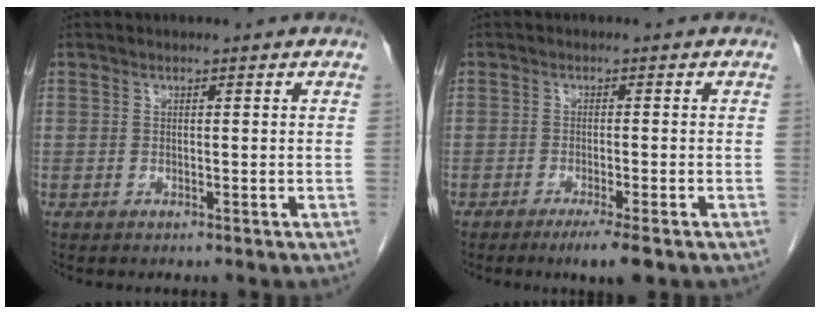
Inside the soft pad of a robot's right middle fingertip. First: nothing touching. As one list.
[{"total": 4.1, "force": [-2.7, 0.0, 3.1], "torque": [-0.047, -0.013, -0.043]}]